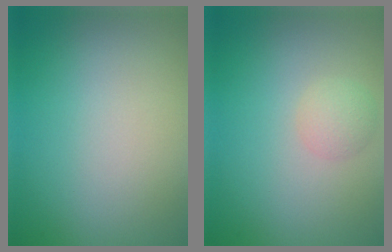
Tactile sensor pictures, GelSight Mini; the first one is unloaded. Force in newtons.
{"total": 1.7, "press": 1.7, "slide": 0.1}